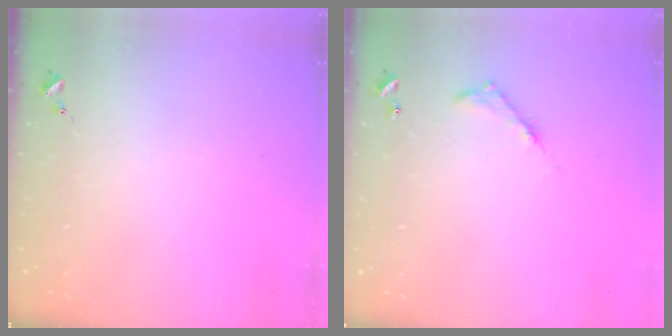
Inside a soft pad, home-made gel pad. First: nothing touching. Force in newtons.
{"total": 7.1, "press": 7.1, "slide": 0.5}